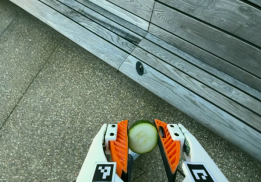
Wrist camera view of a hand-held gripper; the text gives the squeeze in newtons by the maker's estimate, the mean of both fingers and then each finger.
{"total": 13.0, "left": 13.1, "right": 12.9}